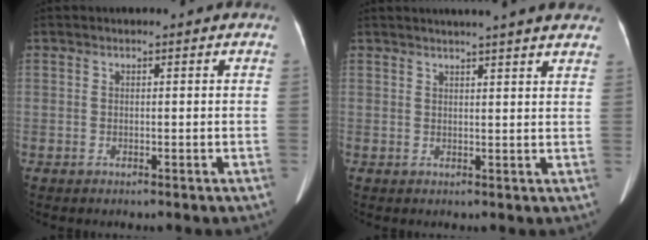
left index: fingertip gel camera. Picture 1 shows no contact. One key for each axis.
{"total": 13.6, "fx": 11.9, "fy": 0.9, "fz": 6.4, "tx": -0.085, "ty": 0.019, "tz": 0.131}